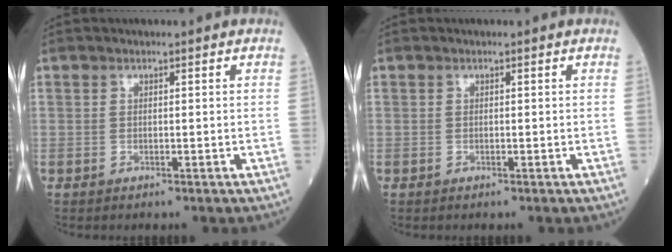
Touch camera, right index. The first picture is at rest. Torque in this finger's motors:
{"motor_torque": [0.02, 0.00, 0.01, -0.01]}